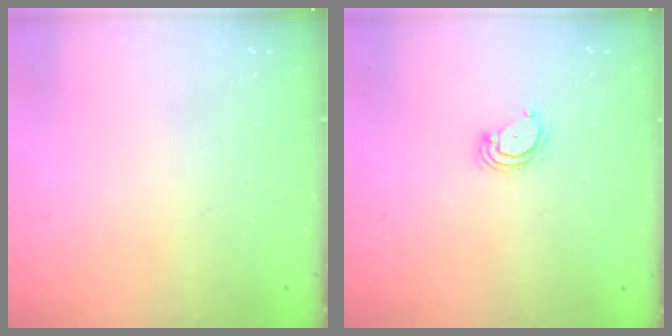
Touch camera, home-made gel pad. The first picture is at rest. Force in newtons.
{"total": 3.2, "press": 3.2, "slide": 0.3}